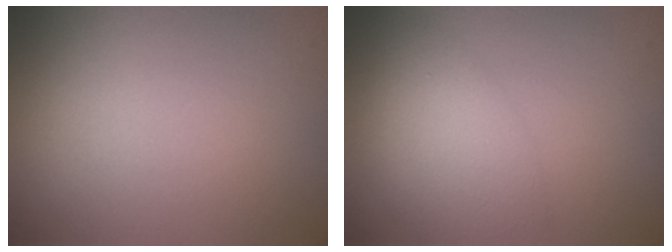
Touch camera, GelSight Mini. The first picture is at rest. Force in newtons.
{"total": 4.6, "press": 4.6, "slide": 0.1}